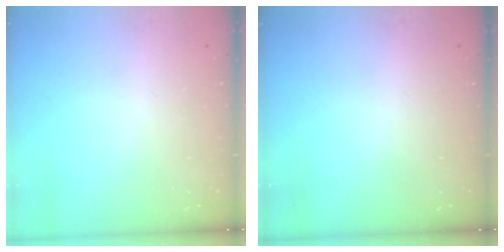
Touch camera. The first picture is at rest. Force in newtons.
{"total": 0.0}